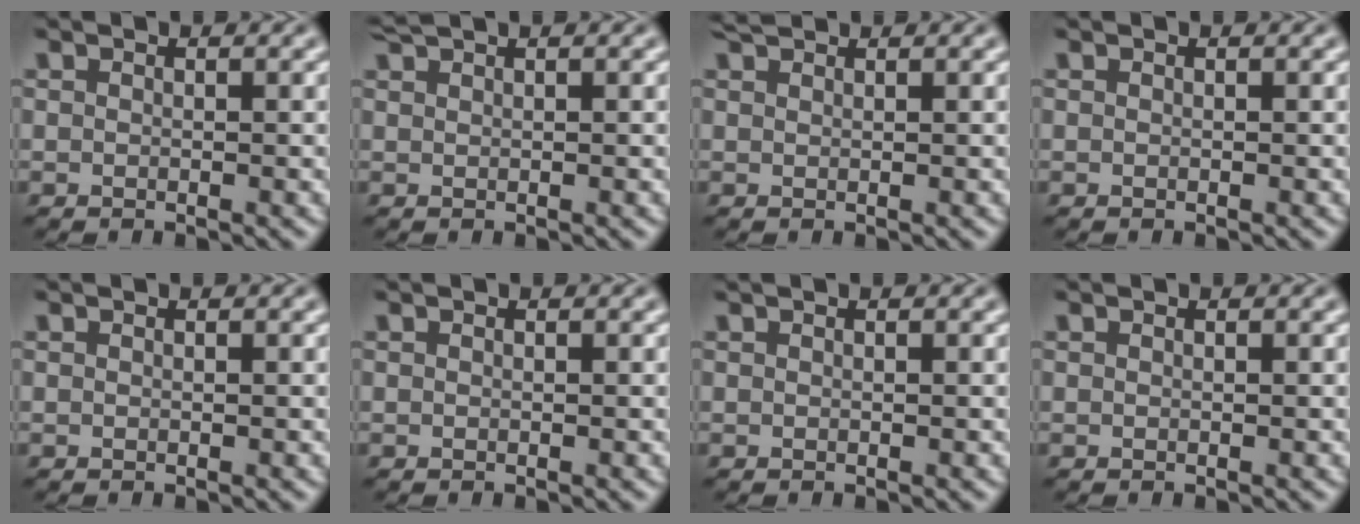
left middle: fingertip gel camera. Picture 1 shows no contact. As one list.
[{"total": 1.3, "force": [1.1, 0.1, 0.7], "torque": [-0.007, 0.004, 0.020]}, {"total": 1.2, "force": [1.1, 0.0, 0.4], "torque": [-0.009, 0.002, 0.019]}, {"total": 0.0}, {"total": 0.0}, {"total": 0.0}, {"total": 0.0}, {"total": 0.0}]